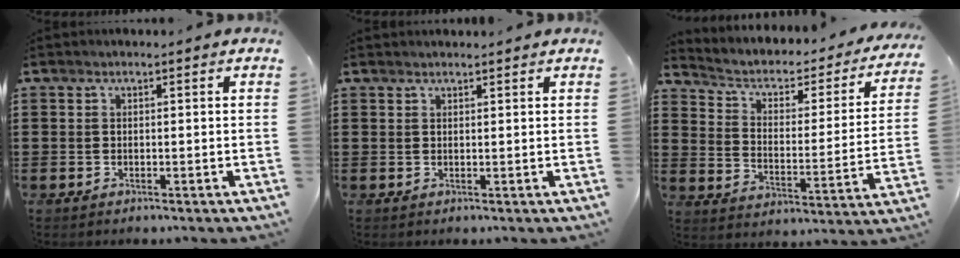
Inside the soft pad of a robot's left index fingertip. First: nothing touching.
{"total": 0.9, "force": [0.8, -0.1, 0.2], "torque": [-0.005, -0.003, 0.017]}
{"total": 3.0, "force": [1.3, 2.0, 1.8], "torque": [-0.049, -0.014, 0.010]}